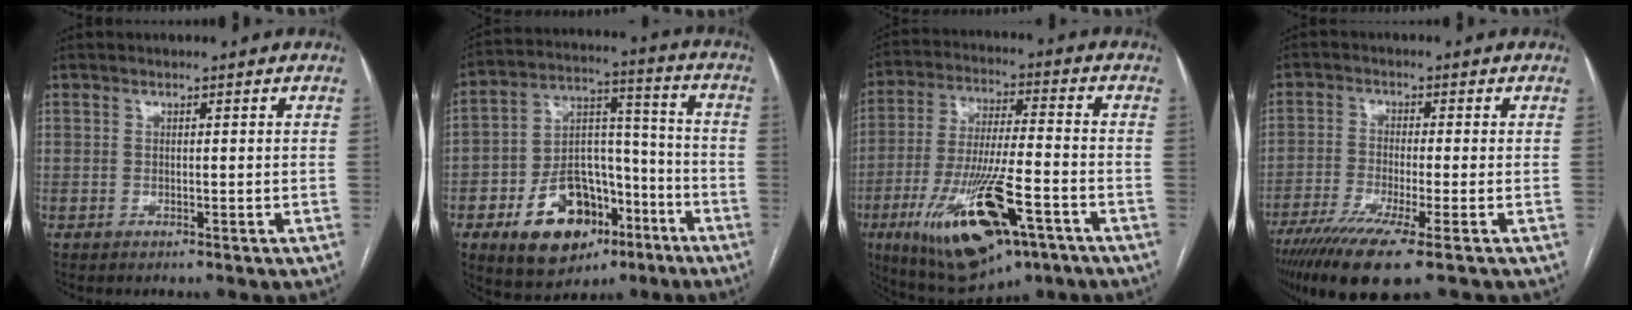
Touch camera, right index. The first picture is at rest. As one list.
[{"total": 17.1, "force": [-8.4, 10.2, 10.9], "torque": [-0.181, 0.026, -0.126]}, {"total": 19.4, "force": [-9.0, 5.0, 16.4], "torque": [-0.318, -0.028, -0.144]}, {"total": 10.9, "force": [-7.0, 0.4, 8.3], "torque": [-0.145, -0.028, -0.120]}]